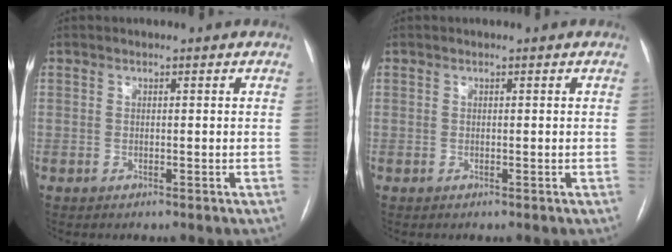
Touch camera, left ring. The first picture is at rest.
{"total": 0.0}